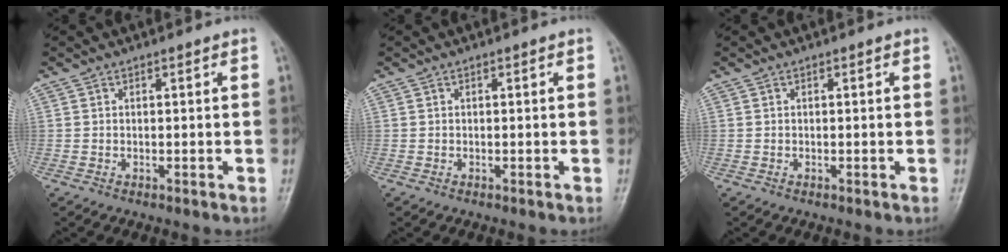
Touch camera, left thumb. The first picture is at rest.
{"total": 0.0}
{"total": 0.0}